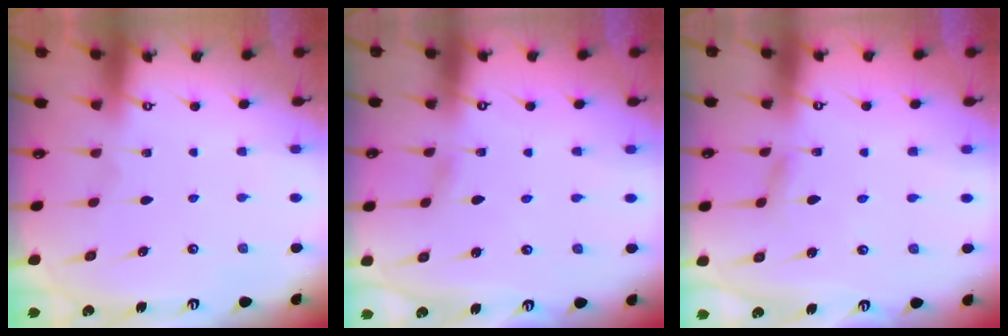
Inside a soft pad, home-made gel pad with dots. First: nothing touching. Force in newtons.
{"total": 1.8, "press": 1.8, "slide": 0.2}
{"total": 2.3, "press": 2.3, "slide": 0.2}